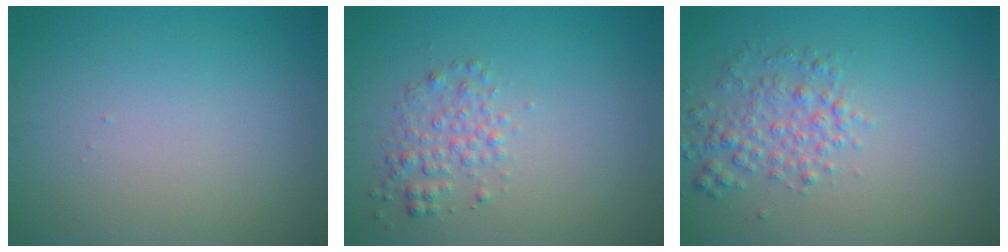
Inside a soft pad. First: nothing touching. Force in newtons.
{"total": 2.2, "press": 2.2, "slide": 0.1}
{"total": 2.9, "press": 2.9, "slide": 0.1}